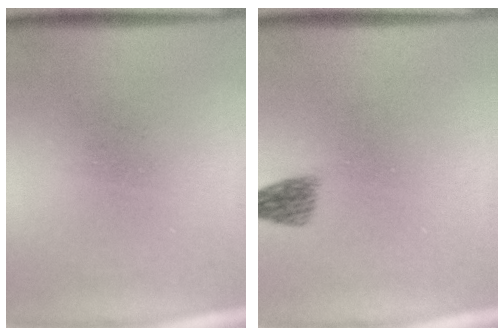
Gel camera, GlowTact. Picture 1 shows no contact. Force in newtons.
{"total": 2.4}